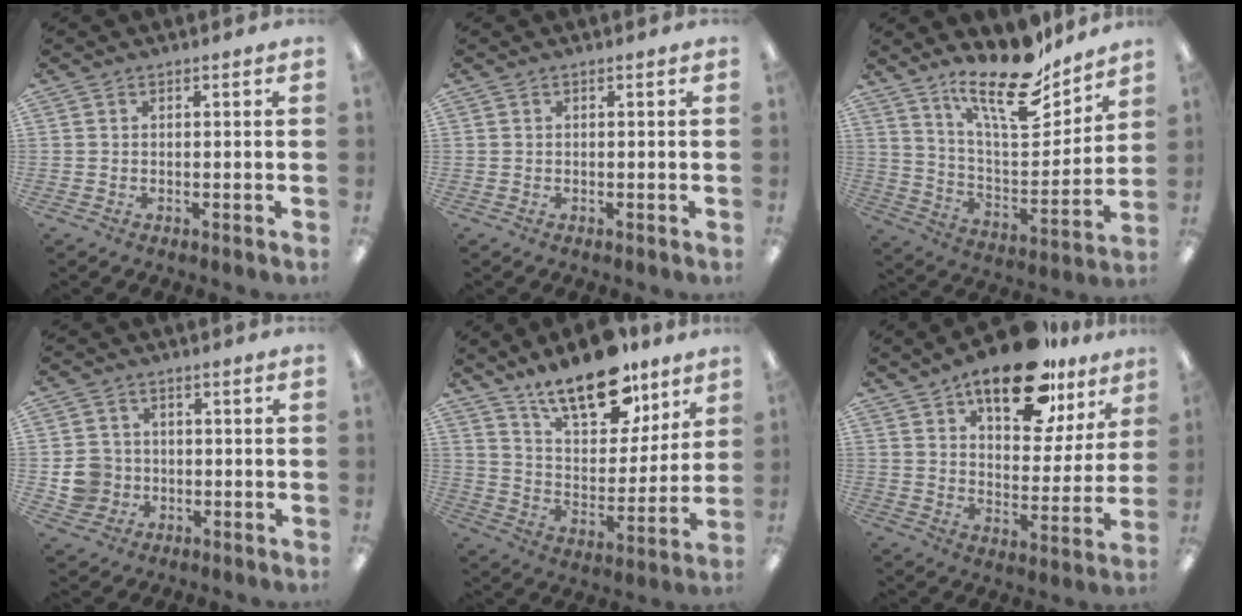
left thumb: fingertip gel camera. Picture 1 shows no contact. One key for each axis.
{"total": 0.0}
{"total": 19.4, "fx": 14.7, "fy": 6.2, "fz": 11.0, "tx": -0.187, "ty": -0.098, "tz": 0.251}
{"total": 7.0, "fx": -0.8, "fy": 6.6, "fz": 1.9, "tx": -0.042, "ty": 0.012, "tz": -0.010}
{"total": 18.8, "fx": 13.8, "fy": 8.4, "fz": 9.6, "tx": -0.155, "ty": -0.084, "tz": 0.240}
{"total": 20.4, "fx": 14.0, "fy": 8.8, "fz": 11.9, "tx": -0.171, "ty": -0.072, "tz": 0.231}